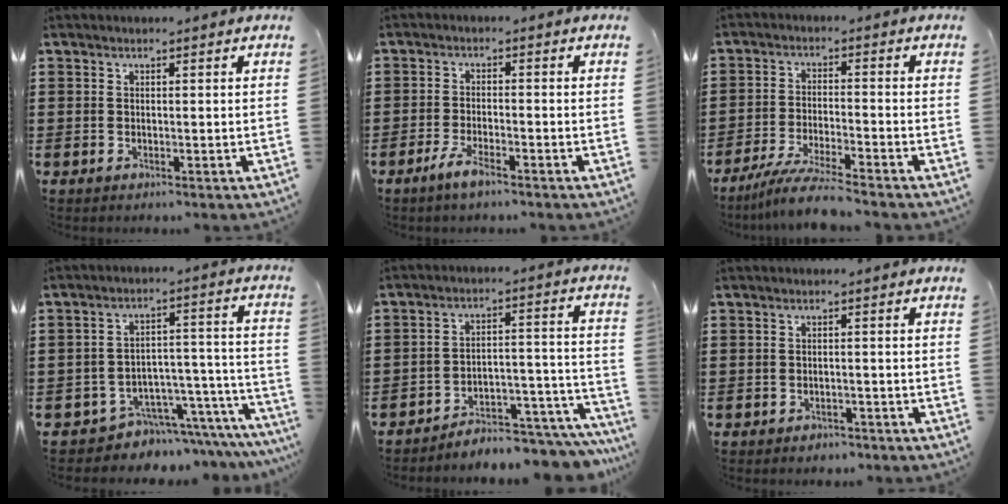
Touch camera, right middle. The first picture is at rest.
{"total": 3.5, "force": [-2.4, 0.6, 2.5], "torque": [-0.054, -0.002, -0.048]}
{"total": 6.1, "force": [-5.4, -0.3, 2.8], "torque": [-0.062, -0.019, -0.104]}
{"total": 5.1, "force": [-4.8, 1.8, 0.0], "torque": [-0.011, 0.006, -0.095]}
{"total": 5.0, "force": [-4.8, 0.4, 1.1], "torque": [-0.017, 0.003, -0.095]}
{"total": 1.0, "force": [-0.9, 0.3, 0.0], "torque": [-0.004, 0.001, -0.022]}